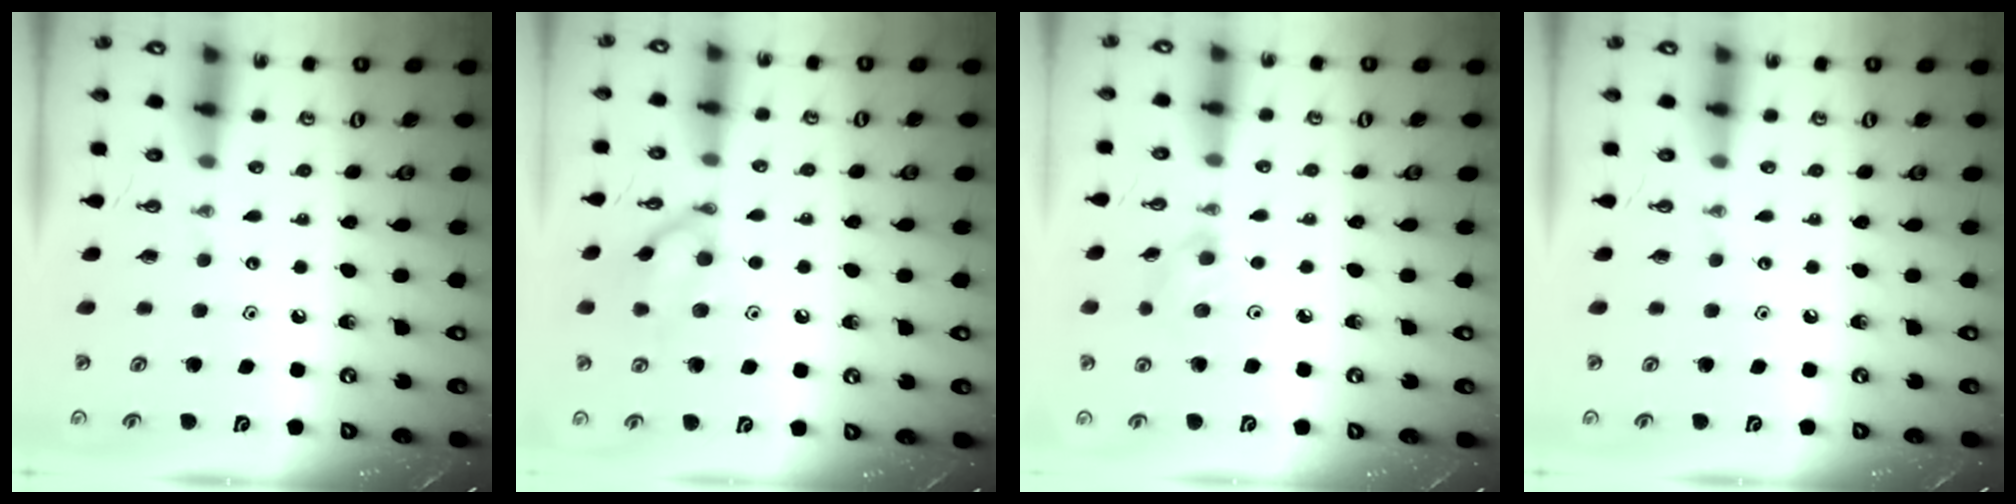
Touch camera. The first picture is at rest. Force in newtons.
{"total": 10.7, "press": 10.7, "slide": 0.3}
{"total": 4.7, "press": 4.4, "slide": 1.4}
{"total": 0.0}